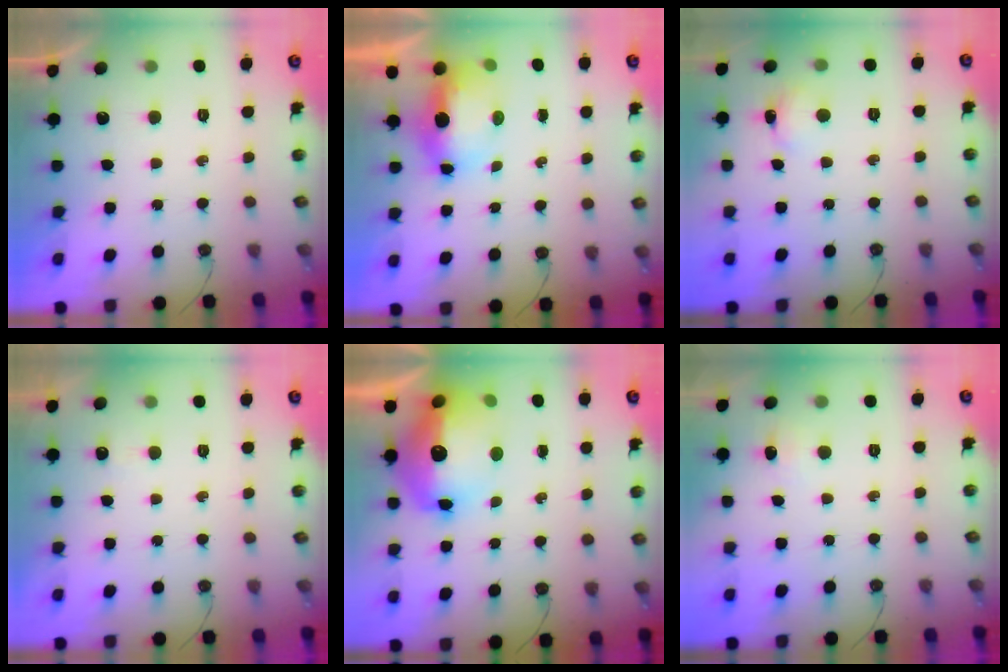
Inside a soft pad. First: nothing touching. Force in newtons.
{"total": 6.9, "press": 6.8, "slide": 1.3}
{"total": 3.5, "press": 3.4, "slide": 0.7}
{"total": 2.5, "press": 2.4, "slide": 0.5}
{"total": 17.9, "press": 17.8, "slide": 1.8}
{"total": 11.1, "press": 3.6, "slide": 10.5}